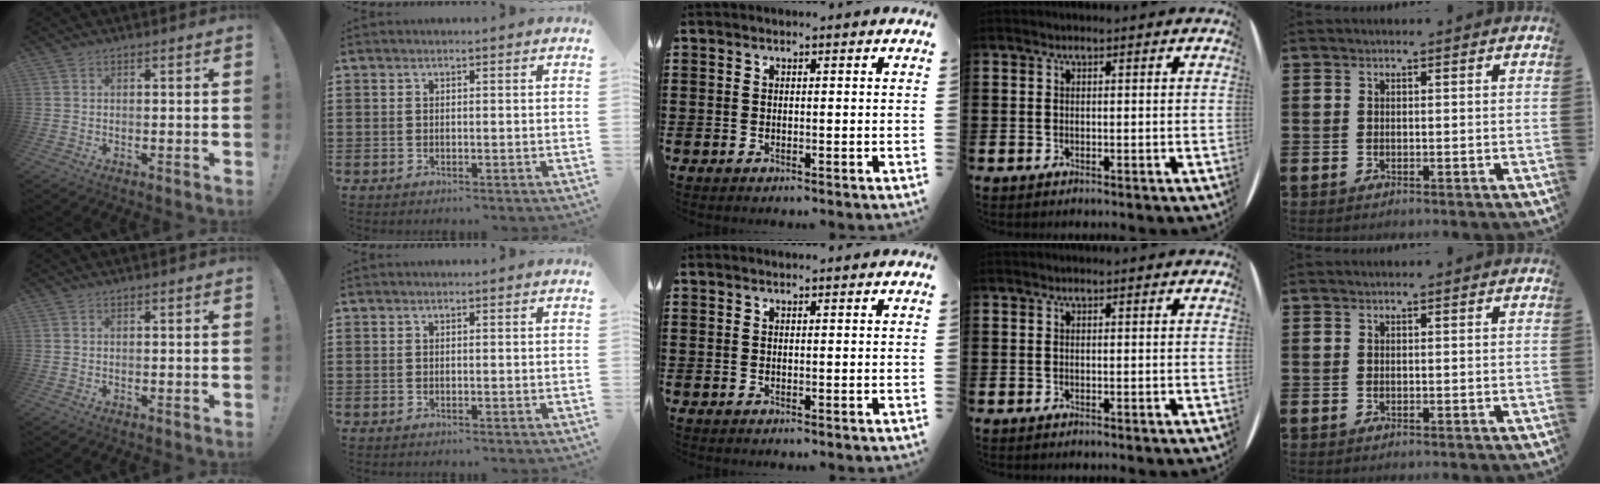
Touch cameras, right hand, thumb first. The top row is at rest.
{}